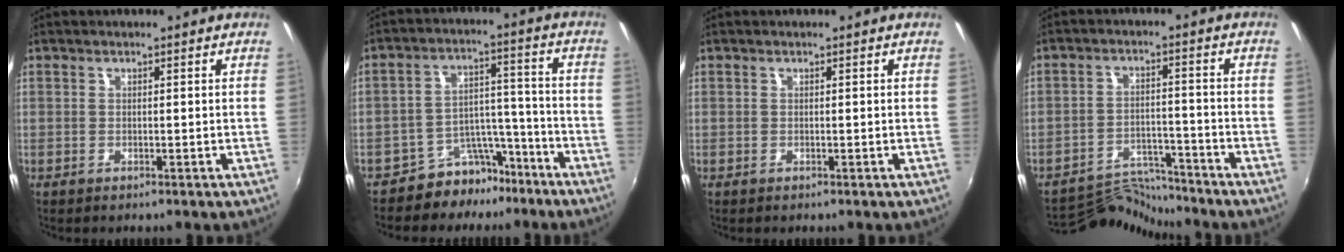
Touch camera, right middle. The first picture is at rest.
{"total": 8.7, "force": [-7.2, 4.7, 1.5], "torque": [-0.017, 0.048, -0.106]}
{"total": 0.0}
{"total": 7.9, "force": [-7.9, 0.0, -0.4], "torque": [-0.016, 0.015, -0.137]}